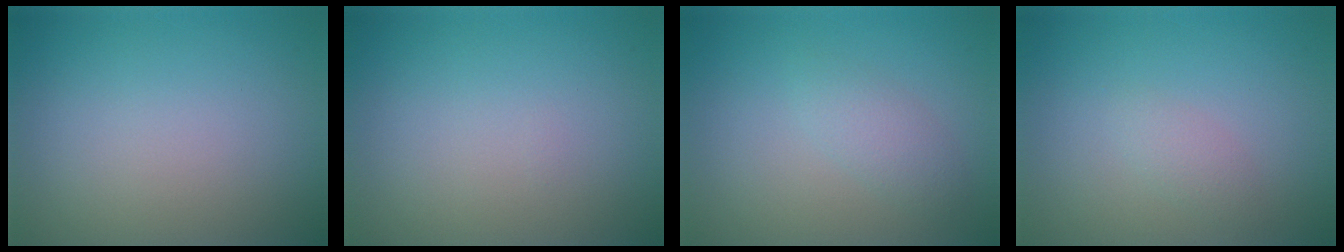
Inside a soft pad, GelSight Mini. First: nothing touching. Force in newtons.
{"total": 0.0}
{"total": 1.8, "press": 1.8, "slide": 0.1}
{"total": 1.1, "press": 1.1, "slide": 0.0}